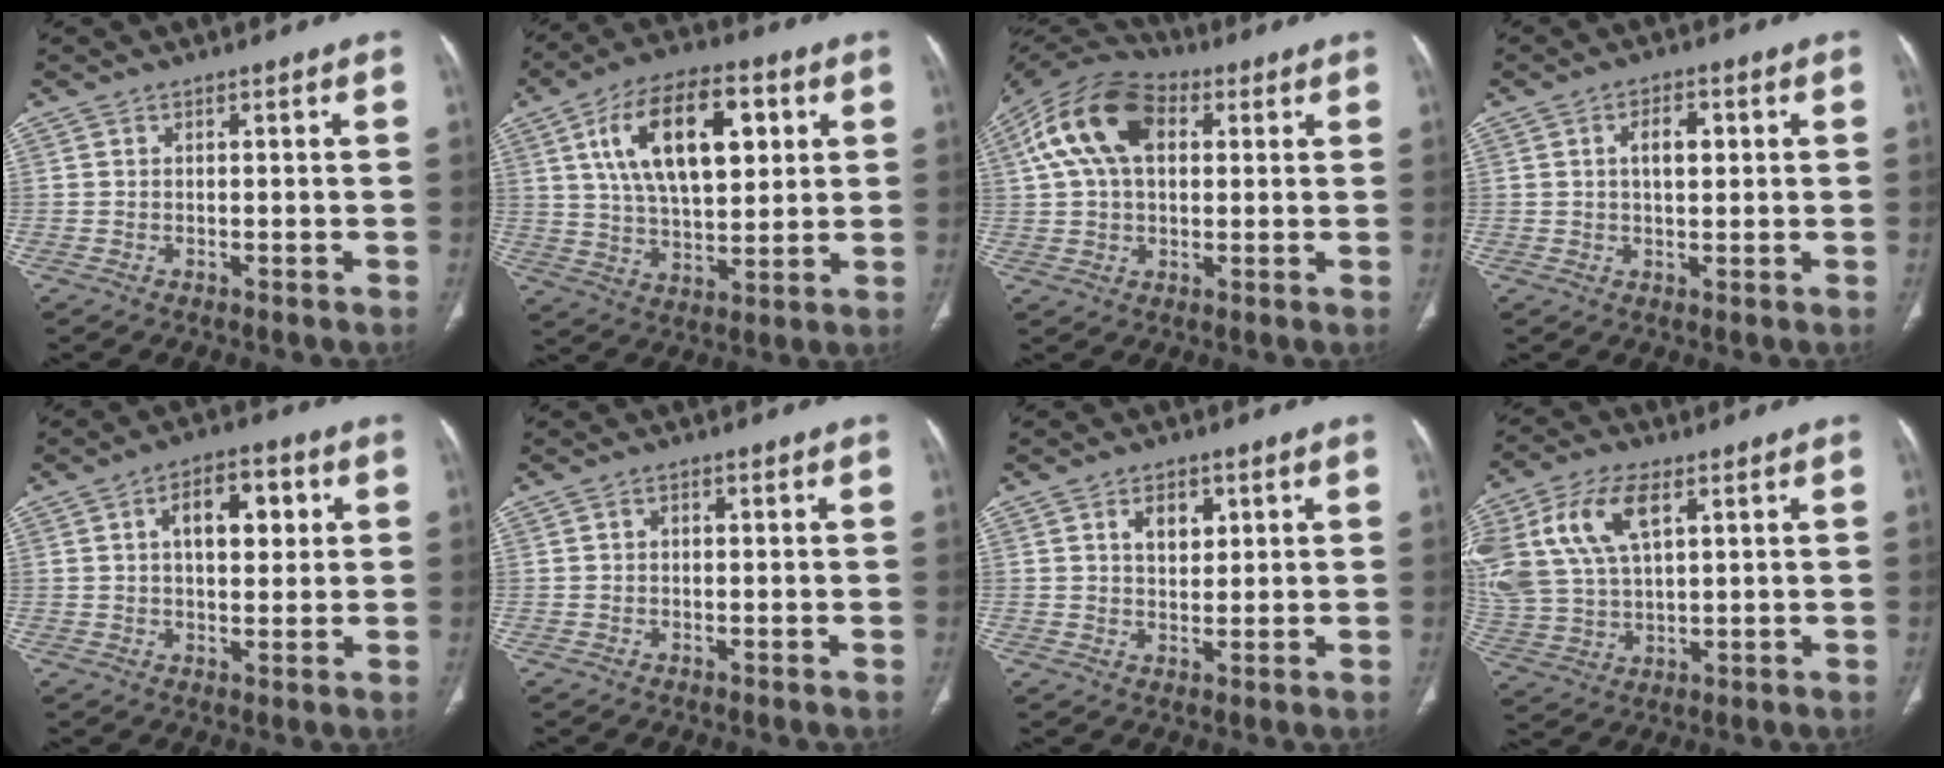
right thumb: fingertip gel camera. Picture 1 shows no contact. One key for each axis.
{"total": 19.6, "fx": 6.3, "fy": 9.8, "fz": 15.7, "tx": -0.239, "ty": -0.005, "tz": 0.108}
{"total": 15.9, "fx": 4.5, "fy": 9.9, "fz": 11.7, "tx": -0.213, "ty": 0.028, "tz": 0.073}
{"total": 4.7, "fx": 1.1, "fy": 2.5, "fz": 3.8, "tx": -0.057, "ty": 0.002, "tz": 0.018}
{"total": 9.9, "fx": 2.8, "fy": 5.3, "fz": 7.8, "tx": -0.087, "ty": 0.006, "tz": 0.040}
{"total": 0.9, "fx": 0.2, "fy": 0.7, "fz": 0.6, "tx": -0.005, "ty": 0.002, "tz": 0.001}
{"total": 4.8, "fx": 2.0, "fy": 3.1, "fz": 3.0, "tx": -0.030, "ty": -0.011, "tz": 0.034}
{"total": 17.3, "fx": 6.5, "fy": 9.6, "fz": 12.9, "tx": -0.283, "ty": -0.003, "tz": 0.128}